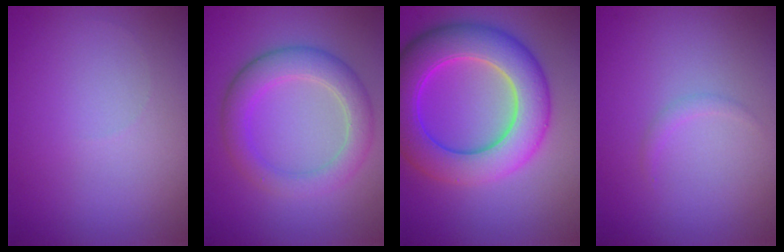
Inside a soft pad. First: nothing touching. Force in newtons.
{"total": 4.4, "press": 4.4, "slide": 0.1}
{"total": 8.9, "press": 8.8, "slide": 0.3}
{"total": 0.7, "press": 0.7, "slide": 0.1}